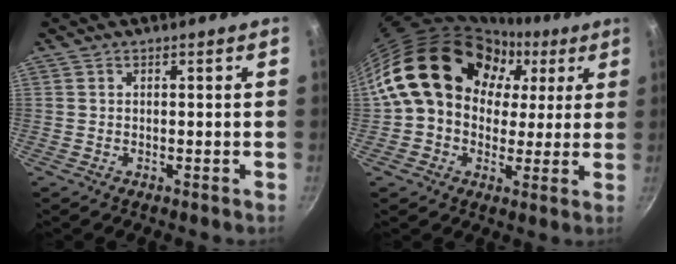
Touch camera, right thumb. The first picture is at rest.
{"total": 20.4, "force": [4.8, 16.2, 11.3], "torque": [-0.164, 0.042, 0.074]}